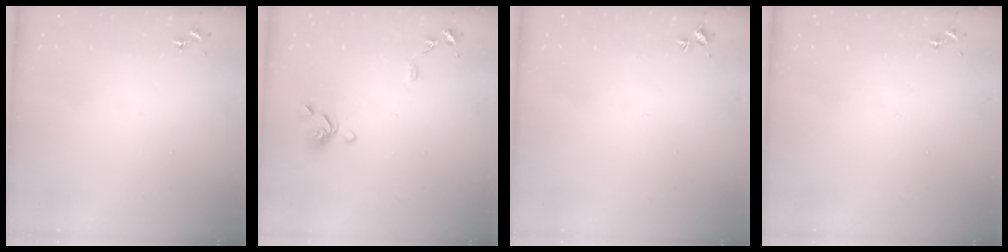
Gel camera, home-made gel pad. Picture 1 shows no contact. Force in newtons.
{"total": 10.4, "press": 10.3, "slide": 1.3}
{"total": 1.7, "press": 1.7, "slide": 0.2}
{"total": 0.0}